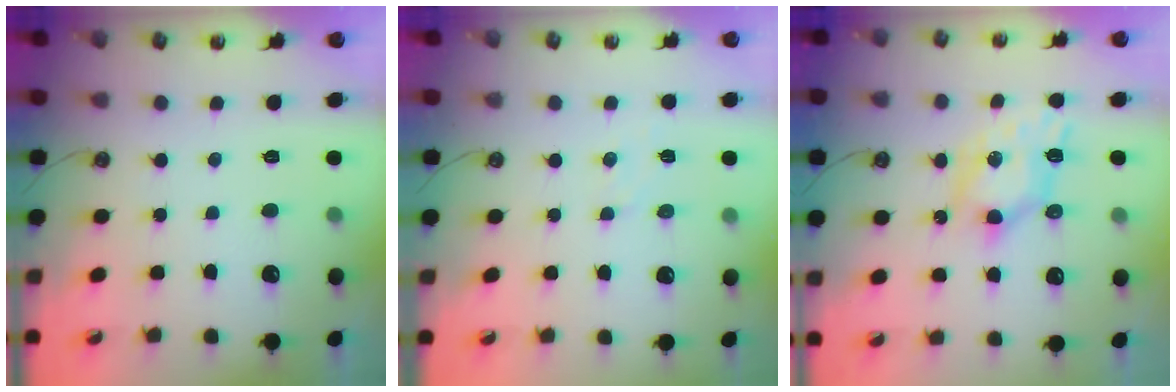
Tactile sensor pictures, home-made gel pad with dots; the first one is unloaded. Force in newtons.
{"total": 4.5, "press": 4.5, "slide": 0.6}
{"total": 8.5, "press": 8.5, "slide": 0.2}